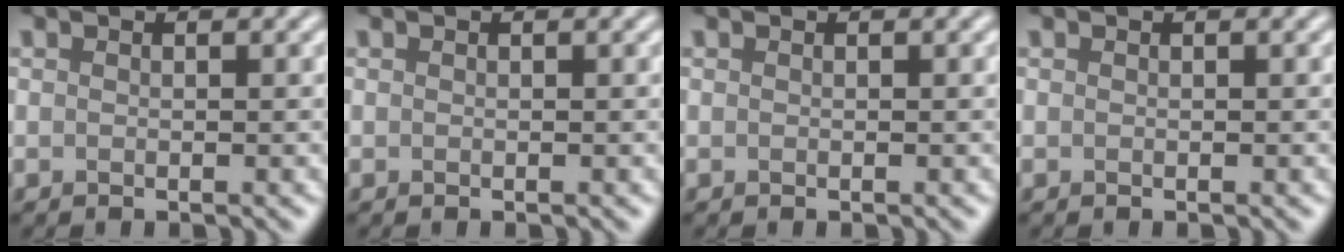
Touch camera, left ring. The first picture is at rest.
{"total": 0.0}
{"total": 0.0}
{"total": 0.0}